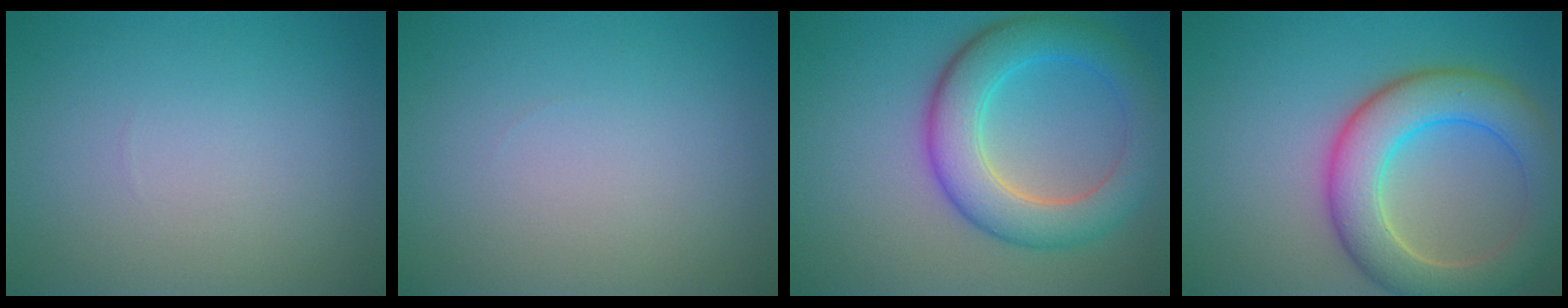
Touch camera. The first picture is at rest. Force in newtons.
{"total": 0.0}
{"total": 7.0, "press": 6.9, "slide": 0.4}
{"total": 7.7, "press": 7.7, "slide": 0.9}